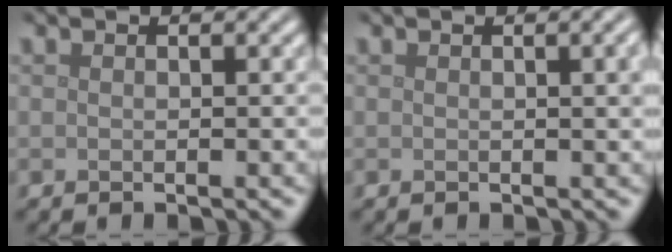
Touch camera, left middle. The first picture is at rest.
{"total": 2.6, "force": [0.5, 0.8, 2.4], "torque": [-0.021, 0.007, 0.004]}